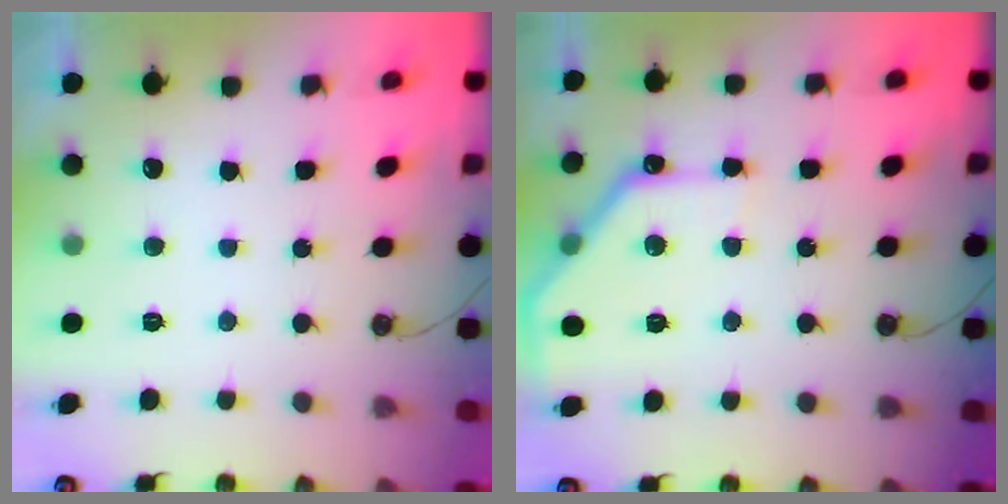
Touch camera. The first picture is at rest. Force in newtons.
{"total": 12.8, "press": 12.8, "slide": 0.6}